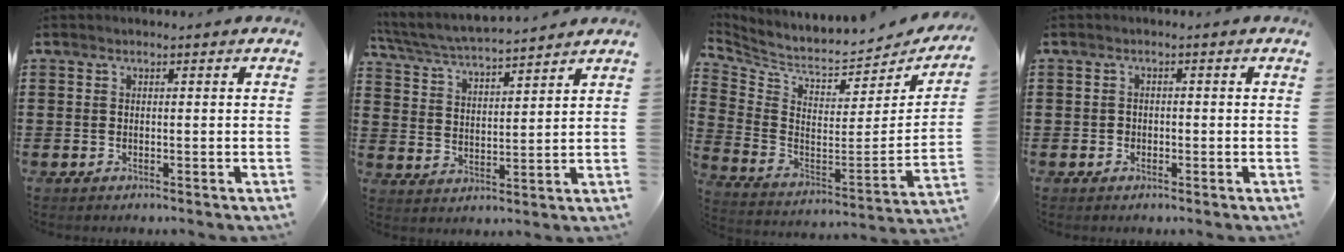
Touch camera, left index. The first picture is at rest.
{"total": 4.9, "force": [4.7, 0.0, 1.5], "torque": [-0.051, -0.030, 0.078]}
{"total": 4.9, "force": [4.5, 0.5, 1.8], "torque": [-0.063, -0.056, 0.071]}
{"total": 0.9, "force": [-0.5, 0.7, 0.3], "torque": [-0.008, 0.002, -0.011]}